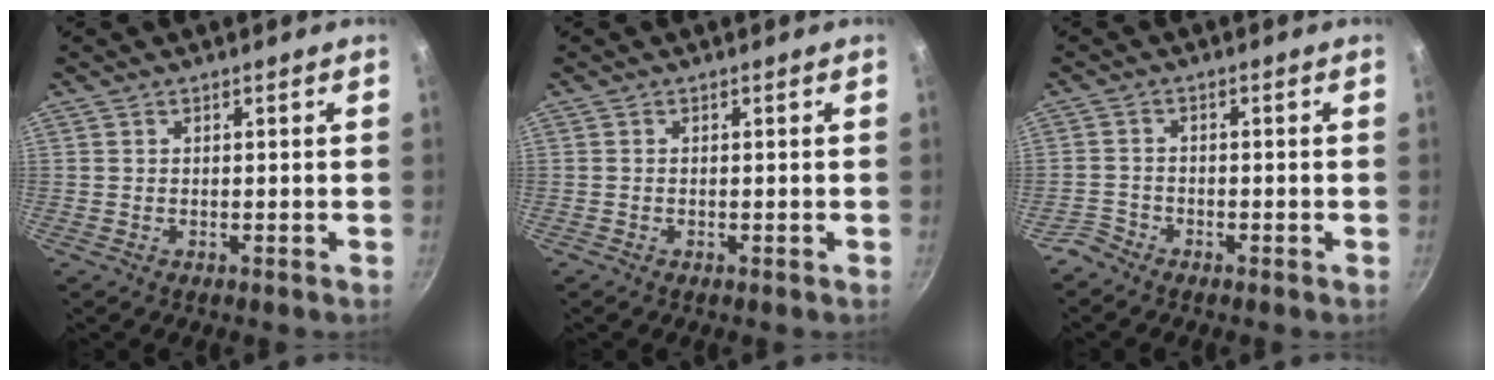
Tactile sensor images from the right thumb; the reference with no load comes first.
{"total": 0.0}
{"total": 2.6, "force": [-2.2, 1.2, 0.3], "torque": [-0.005, 0.023, -0.047]}